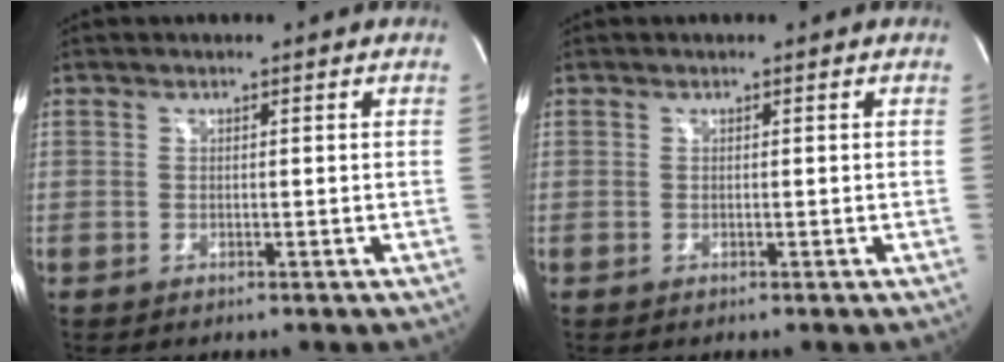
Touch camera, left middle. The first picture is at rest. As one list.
[{"total": 0.0}]